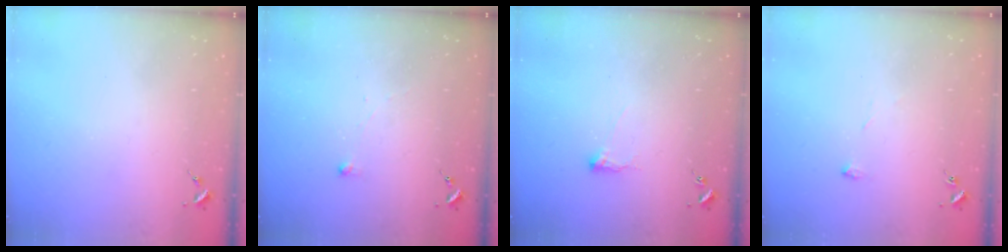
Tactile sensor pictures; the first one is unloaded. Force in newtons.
{"total": 2.5, "press": 2.5, "slide": 0.5}
{"total": 4.1, "press": 4.1, "slide": 0.7}
{"total": 5.8, "press": 5.8, "slide": 0.3}